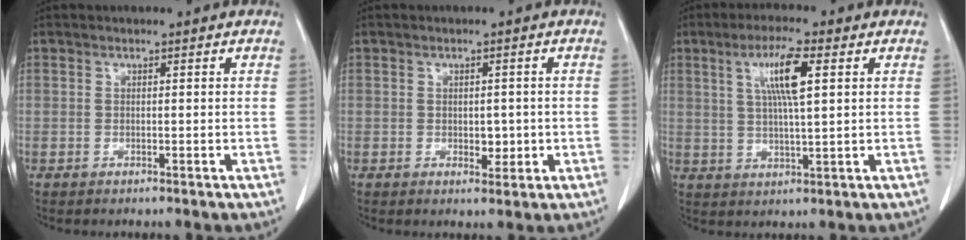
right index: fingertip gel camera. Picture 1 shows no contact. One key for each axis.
{"total": 2.7, "fx": -0.4, "fy": 1.6, "fz": 2.1, "tx": -0.022, "ty": 0.000, "tz": 0.001}
{"total": 7.7, "fx": 2.5, "fy": 0.5, "fz": 7.2, "tx": -0.136, "ty": 0.004, "tz": 0.046}